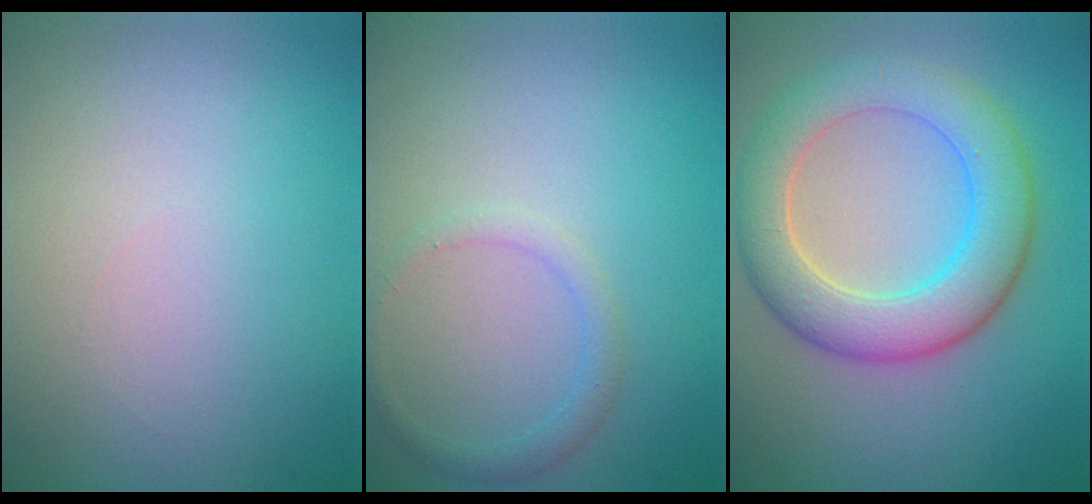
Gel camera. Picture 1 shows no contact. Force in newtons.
{"total": 1.4, "press": 1.4, "slide": 0.2}
{"total": 6.6, "press": 6.6, "slide": 0.1}